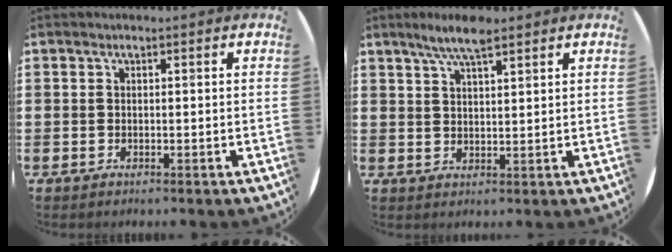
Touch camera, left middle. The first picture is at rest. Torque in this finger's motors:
{"motor_torque": [0.67, -0.57, 0.12, 0.12]}